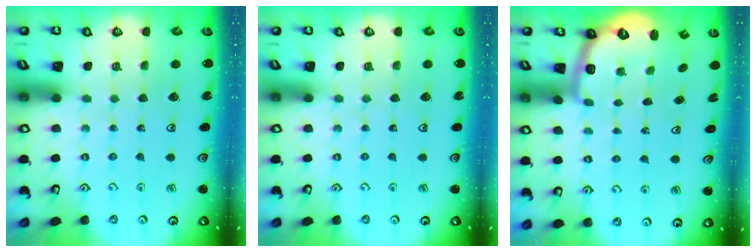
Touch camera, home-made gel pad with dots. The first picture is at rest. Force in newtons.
{"total": 0.0}
{"total": 2.5, "press": 1.9, "slide": 1.6}